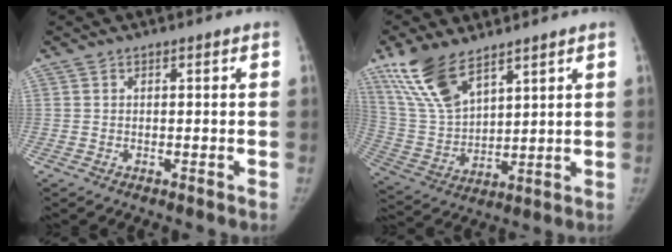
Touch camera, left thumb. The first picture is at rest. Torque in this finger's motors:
{"motor_torque": [1.99, 1.64, 1.48, -1.29, 0.25]}